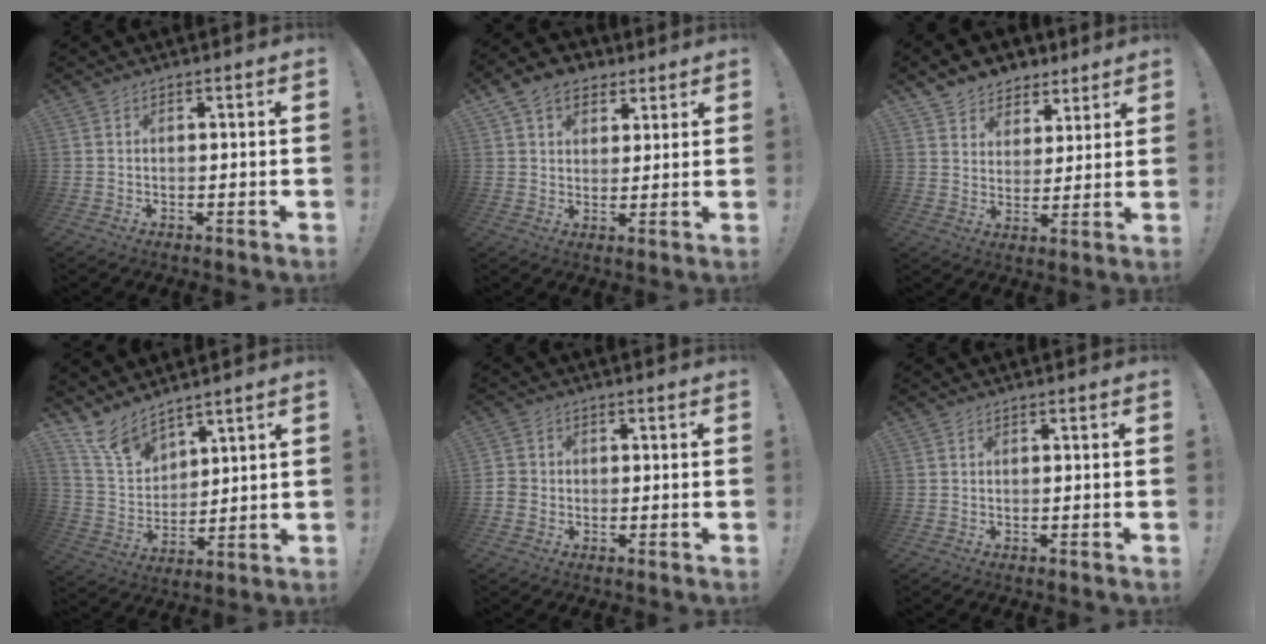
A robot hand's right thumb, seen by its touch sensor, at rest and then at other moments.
{"total": 9.6, "force": [5.3, 7.2, 3.4], "torque": [-0.056, -0.018, 0.107]}
{"total": 7.1, "force": [4.9, 5.2, 0.6], "torque": [-0.001, -0.043, 0.096]}
{"total": 11.3, "force": [9.5, 4.7, 3.8], "torque": [-0.089, -0.066, 0.187]}
{"total": 3.6, "force": [-1.1, 3.3, 1.2], "torque": [-0.021, 0.009, -0.020]}
{"total": 0.0}